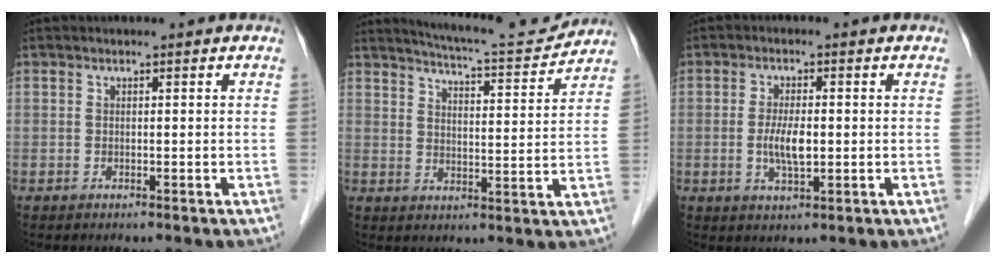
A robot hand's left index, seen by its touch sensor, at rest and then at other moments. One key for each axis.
{"total": 11.5, "fx": 11.1, "fy": 0.2, "fz": 2.9, "tx": -0.050, "ty": -0.003, "tz": 0.153}
{"total": 4.4, "fx": -0.5, "fy": 1.2, "fz": 4.2, "tx": -0.085, "ty": -0.004, "tz": -0.008}